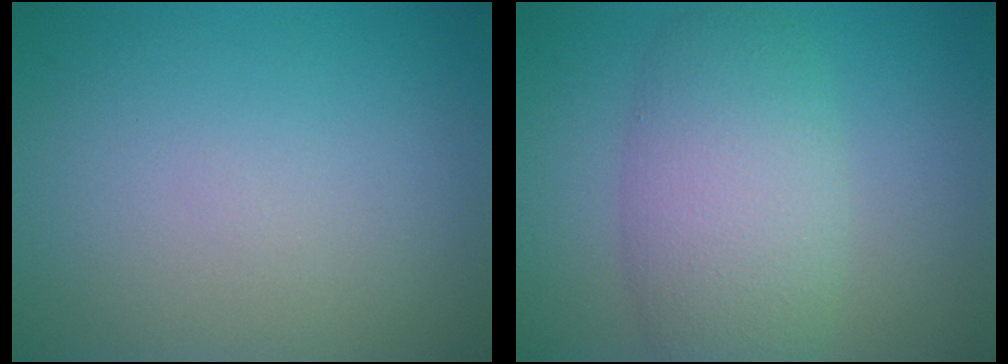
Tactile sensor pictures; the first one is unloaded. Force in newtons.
{"total": 6.3, "press": 6.2, "slide": 0.1}